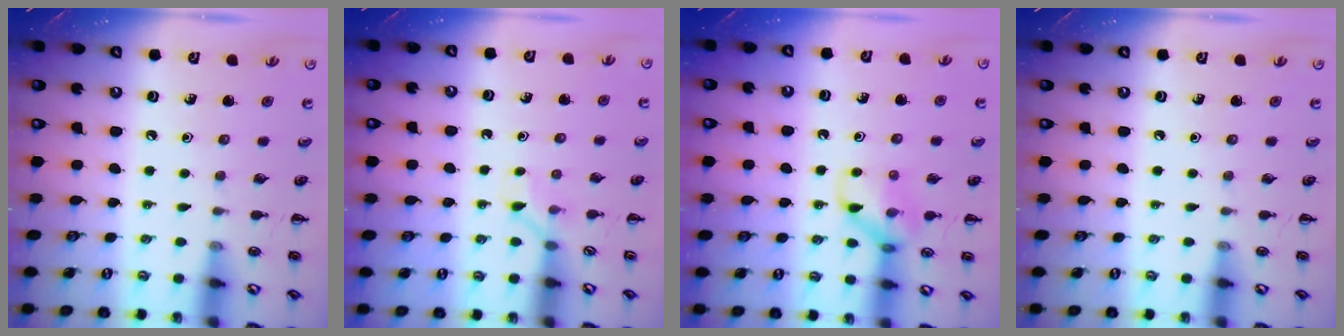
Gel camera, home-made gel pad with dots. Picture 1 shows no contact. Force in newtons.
{"total": 2.6, "press": 2.5, "slide": 0.9}
{"total": 9.6, "press": 9.6, "slide": 0.1}
{"total": 0.0}